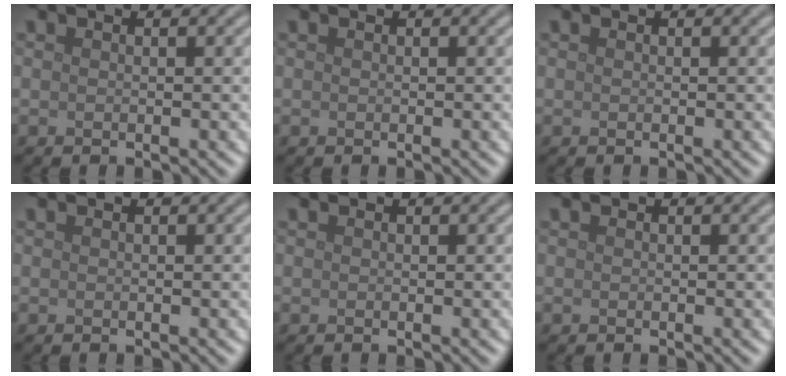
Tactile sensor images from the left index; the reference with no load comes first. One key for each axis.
{"total": 0.0}
{"total": 0.0}
{"total": 0.0}
{"total": 0.0}
{"total": 0.0}